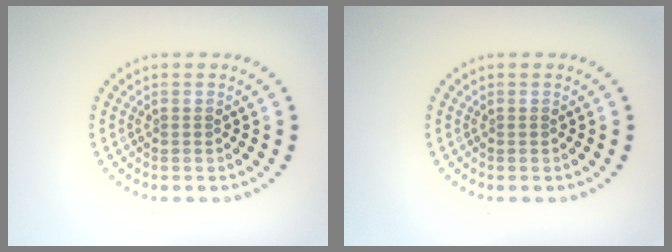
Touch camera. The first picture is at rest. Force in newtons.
{"total": 0.0}